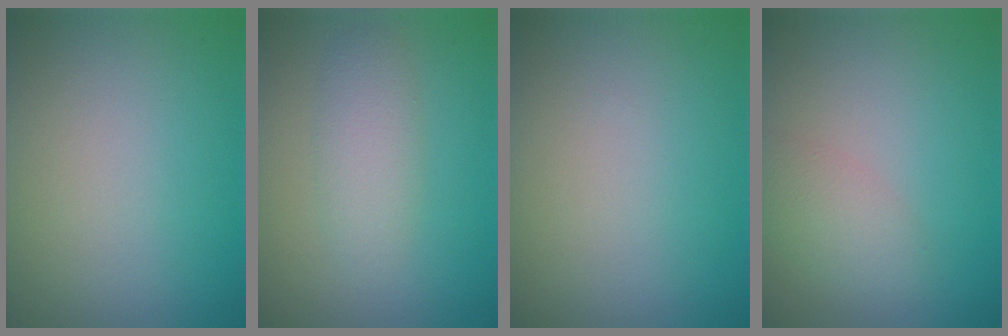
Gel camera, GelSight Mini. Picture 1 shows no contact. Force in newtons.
{"total": 2.7, "press": 2.7, "slide": 0.1}
{"total": 0.0}
{"total": 2.4, "press": 2.4, "slide": 0.1}